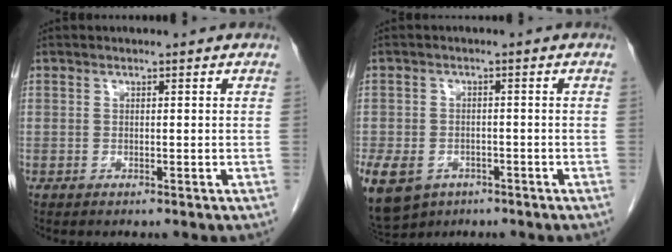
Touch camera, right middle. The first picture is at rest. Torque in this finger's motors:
{"motor_torque": [1.37, -0.76, 0.93, 0.21]}